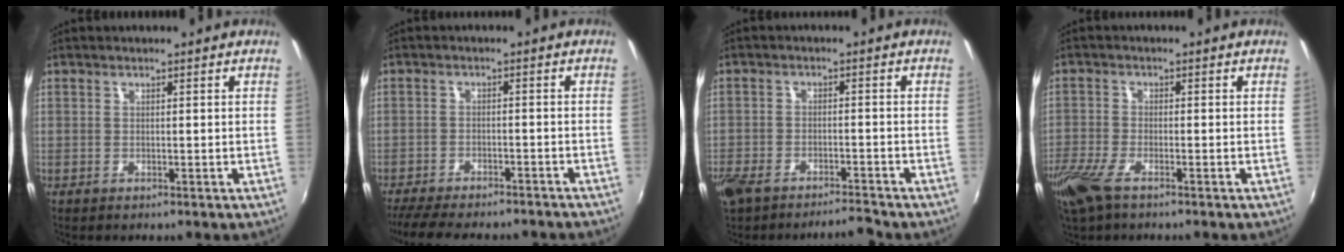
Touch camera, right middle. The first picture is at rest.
{"total": 14.1, "force": [-12.3, 2.8, 6.4], "torque": [-0.135, -0.030, -0.178]}
{"total": 7.7, "force": [-6.7, 1.9, 3.2], "torque": [-0.092, -0.013, -0.119]}
{"total": 7.8, "force": [-5.2, 2.5, 5.2], "torque": [-0.133, -0.024, -0.106]}